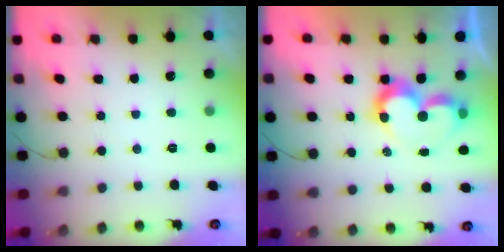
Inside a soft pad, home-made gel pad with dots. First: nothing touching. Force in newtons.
{"total": 9.0, "press": 9.0, "slide": 0.8}